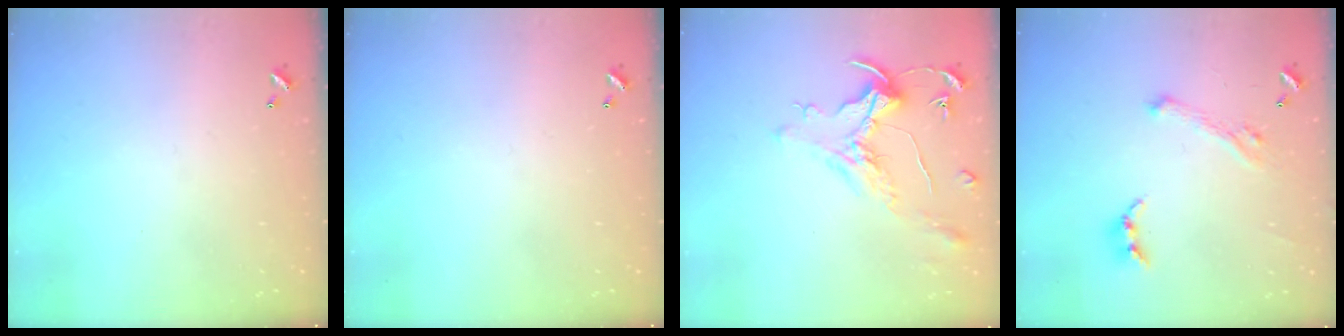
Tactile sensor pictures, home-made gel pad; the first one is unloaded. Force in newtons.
{"total": 0.0}
{"total": 1.5, "press": 1.3, "slide": 0.7}
{"total": 2.7, "press": 2.7, "slide": 0.4}